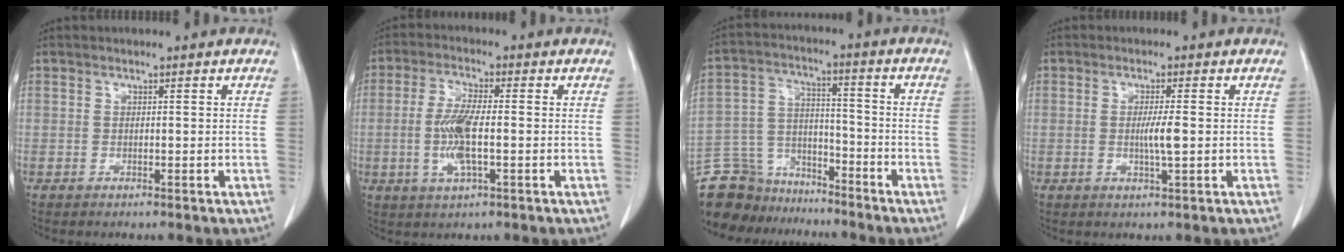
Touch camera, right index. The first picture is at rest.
{"total": 7.2, "force": [-1.1, 1.5, 7.0], "torque": [-0.149, -0.006, -0.023]}
{"total": 12.4, "force": [-11.0, 5.8, 0.5], "torque": [-0.022, 0.047, -0.191]}
{"total": 3.1, "force": [-0.2, -0.1, 3.1], "torque": [-0.059, -0.005, -0.004]}